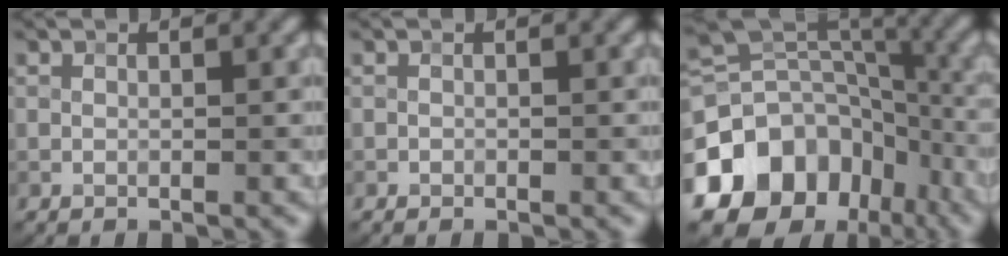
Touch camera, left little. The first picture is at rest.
{"total": 0.0}
{"total": 15.4, "force": [-7.9, 11.7, 6.2], "torque": [-0.150, 0.001, -0.122]}